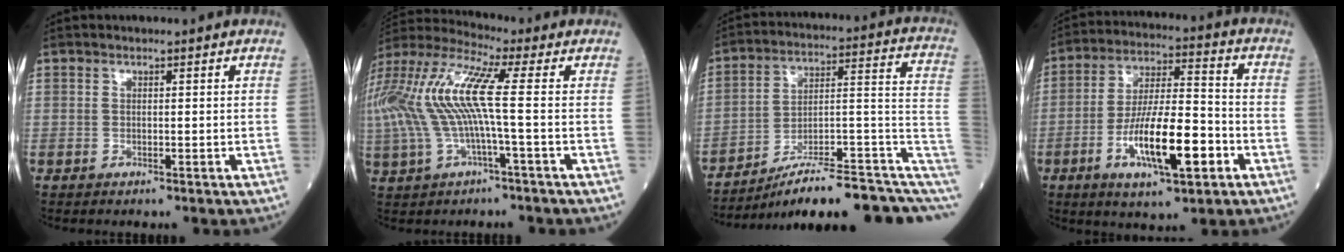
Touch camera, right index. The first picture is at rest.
{"total": 15.1, "force": [0.2, 2.5, 14.9], "torque": [-0.336, 0.030, -0.005]}
{"total": 20.1, "force": [-13.7, 3.8, 14.2], "torque": [-0.129, 0.056, -0.193]}
{"total": 13.6, "force": [-4.8, 3.1, 12.3], "torque": [-0.226, -0.002, -0.080]}